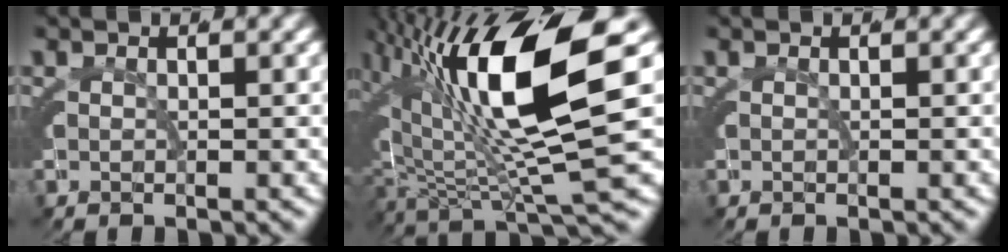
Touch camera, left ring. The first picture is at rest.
{"total": 15.7, "force": [2.3, 5.4, 14.5], "torque": [-0.241, 0.013, 0.047]}
{"total": 0.0}